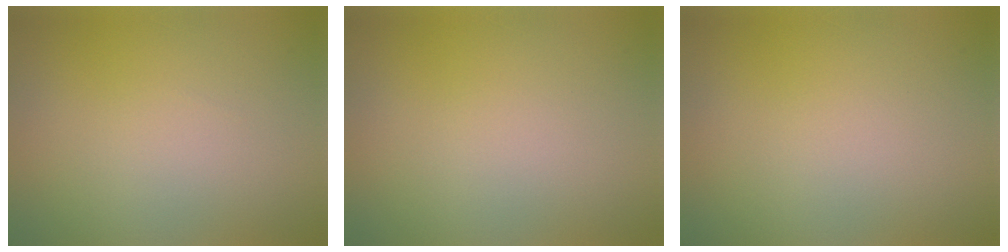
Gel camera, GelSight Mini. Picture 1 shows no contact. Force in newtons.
{"total": 0.0}
{"total": 0.0}